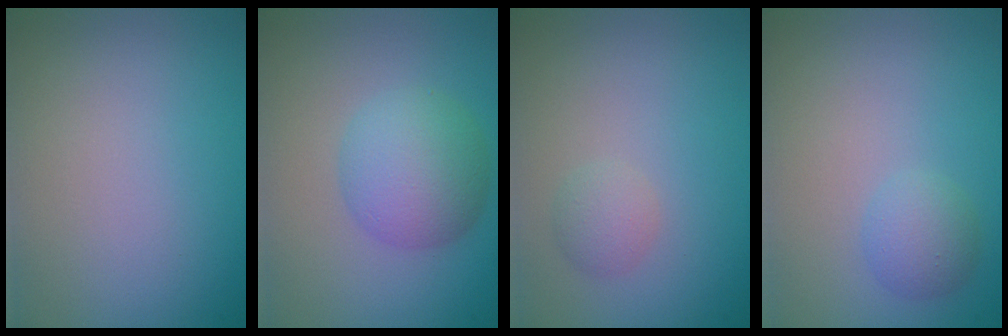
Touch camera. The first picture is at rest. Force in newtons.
{"total": 5.0, "press": 5.0, "slide": 0.2}
{"total": 1.4, "press": 1.4, "slide": 0.1}
{"total": 1.8, "press": 1.8, "slide": 0.0}